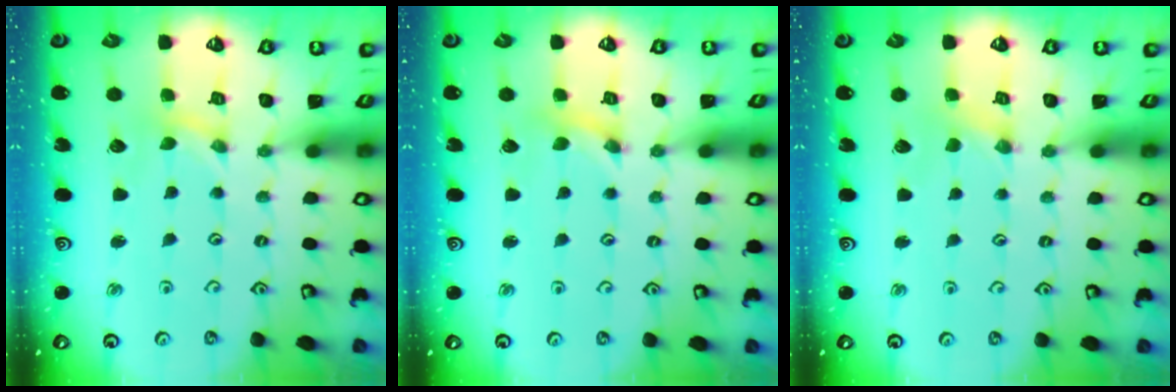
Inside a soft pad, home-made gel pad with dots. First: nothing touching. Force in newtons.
{"total": 1.1, "press": 1.1, "slide": 0.2}
{"total": 0.7, "press": 0.7, "slide": 0.2}